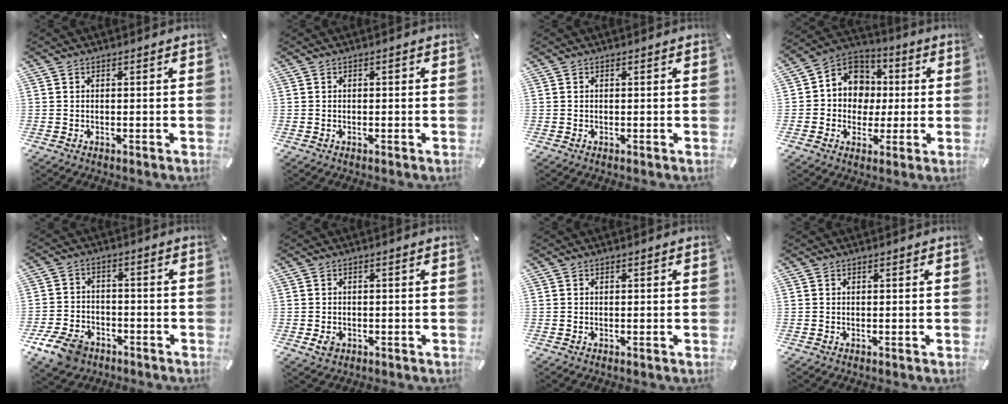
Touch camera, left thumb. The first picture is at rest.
{"total": 0.7, "force": [-0.2, 0.4, 0.5], "torque": [-0.010, 0.001, -0.005]}
{"total": 0.0}
{"total": 10.2, "force": [0.2, 9.9, 2.6], "torque": [-0.048, 0.004, 0.010]}
{"total": 9.1, "force": [-5.7, 5.9, 3.8], "torque": [-0.087, 0.031, -0.108]}
{"total": 2.4, "force": [-0.9, 1.8, 1.3], "torque": [-0.029, 0.001, -0.019]}
{"total": 0.0}
{"total": 0.0}